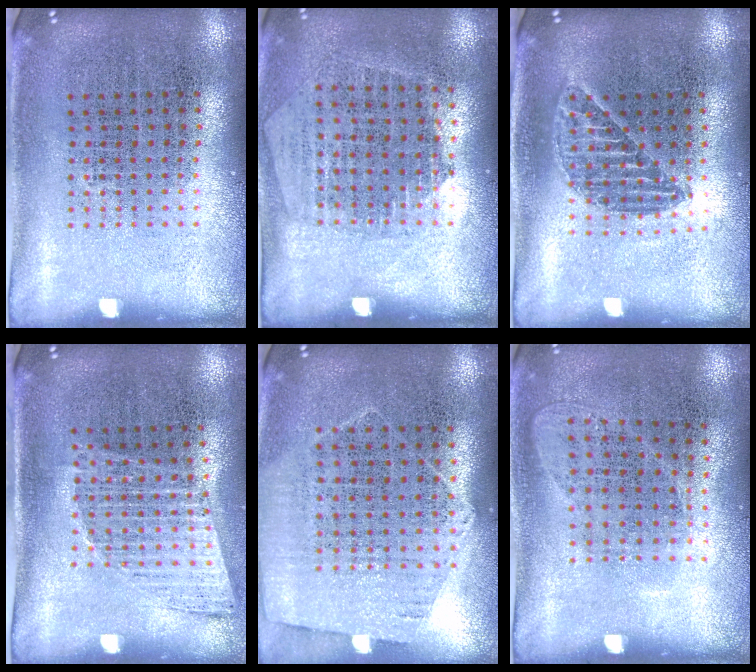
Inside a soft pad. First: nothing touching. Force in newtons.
{"total": 1.3, "press": 1.1, "slide": 0.6}
{"total": 1.2, "press": 1.1, "slide": 0.4}
{"total": 1.0, "press": 1.0, "slide": 0.4}
{"total": 1.3, "press": 1.1, "slide": 0.6}
{"total": 1.0, "press": 0.9, "slide": 0.5}